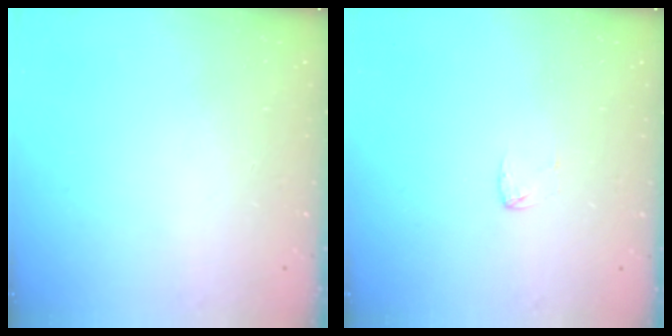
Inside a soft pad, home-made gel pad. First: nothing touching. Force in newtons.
{"total": 2.8, "press": 2.8, "slide": 0.2}